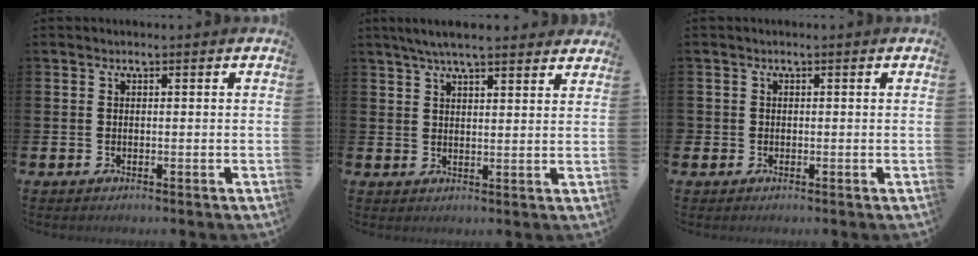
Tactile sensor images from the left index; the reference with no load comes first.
{"total": 5.3, "force": [4.8, 0.7, 2.2], "torque": [-0.052, -0.009, 0.087]}
{"total": 0.8, "force": [-0.1, 0.8, 0.1], "torque": [0.011, 0.000, -0.007]}